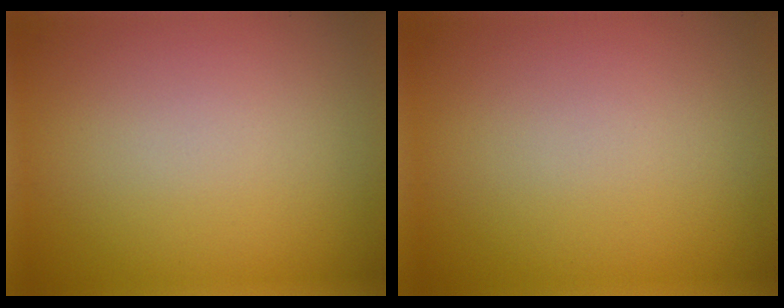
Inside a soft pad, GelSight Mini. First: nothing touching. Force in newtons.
{"total": 0.0}